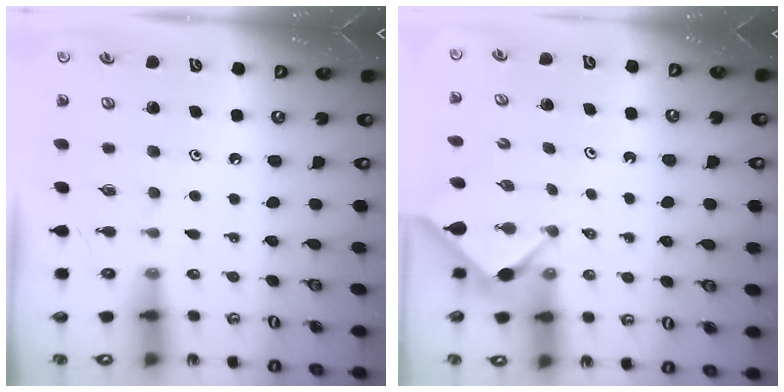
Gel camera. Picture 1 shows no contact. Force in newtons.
{"total": 2.9, "press": 2.9, "slide": 0.3}